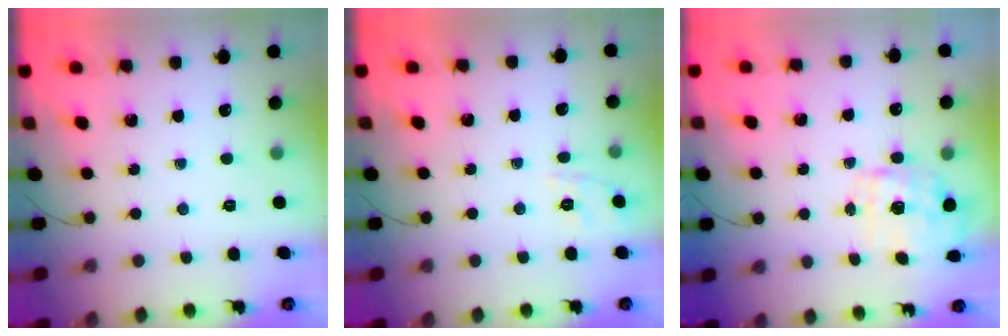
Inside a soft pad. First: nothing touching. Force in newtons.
{"total": 1.7, "press": 0.1, "slide": 1.7}
{"total": 2.3, "press": 2.3, "slide": 0.5}